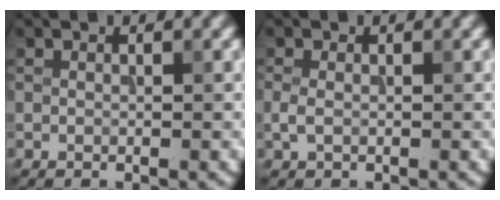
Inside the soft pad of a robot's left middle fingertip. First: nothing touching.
{"total": 1.1, "force": [-0.1, 0.7, 0.8], "torque": [-0.021, -0.001, -0.005]}